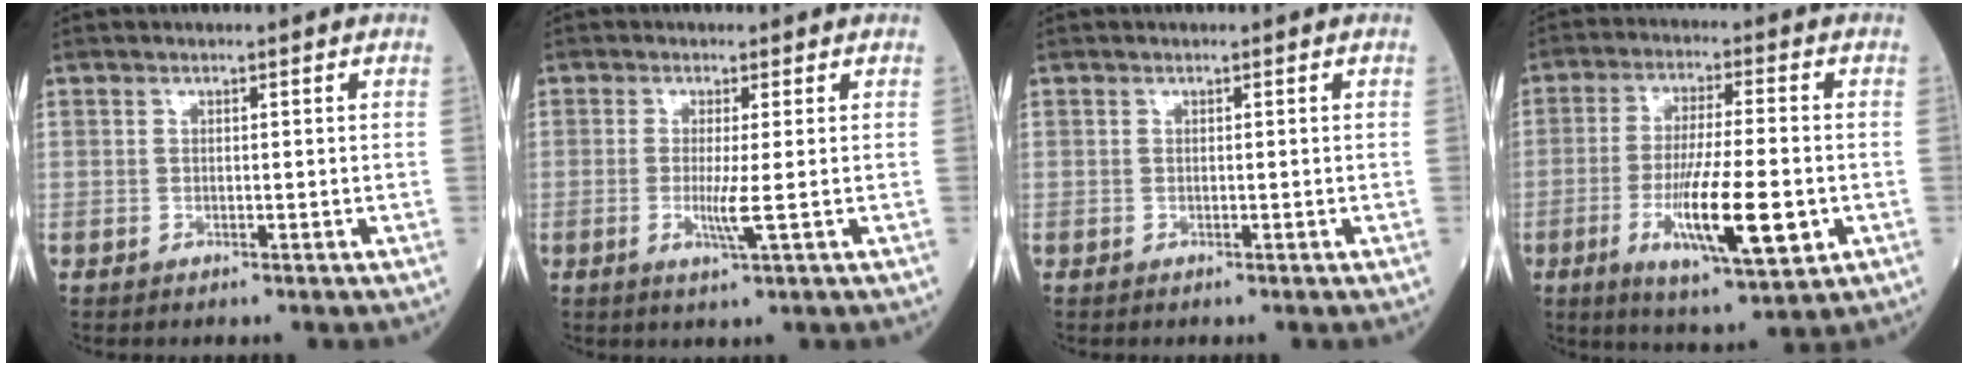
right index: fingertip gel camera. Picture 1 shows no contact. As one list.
[{"total": 3.3, "force": [-0.5, -0.5, 3.3], "torque": [-0.069, -0.010, -0.009]}, {"total": 0.0}, {"total": 13.1, "force": [-3.4, 2.3, 12.4], "torque": [-0.219, -0.020, -0.052]}]